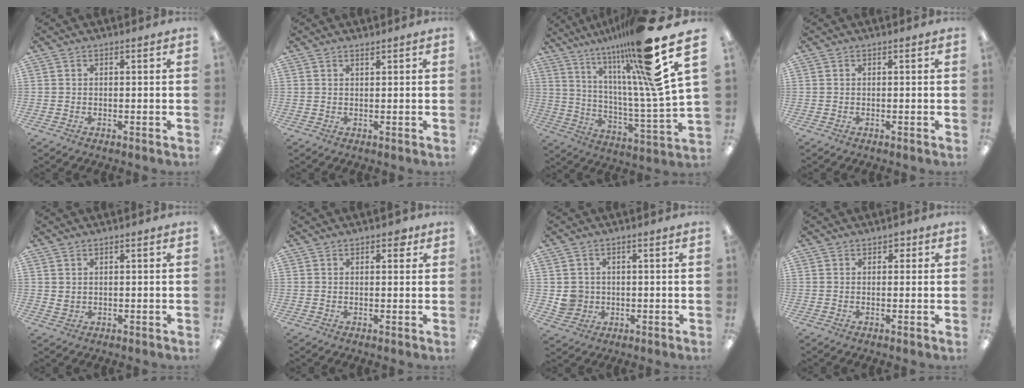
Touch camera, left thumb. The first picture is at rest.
{"total": 0.9, "force": [0.8, 0.1, 0.4], "torque": [-0.009, -0.001, 0.015]}
{"total": 24.3, "force": [16.4, 3.7, 17.5], "torque": [-0.278, -0.100, 0.250]}
{"total": 0.0}
{"total": 1.2, "force": [0.9, 0.8, 0.4], "torque": [-0.010, 0.000, 0.015]}
{"total": 2.9, "force": [1.6, 1.4, 2.0], "torque": [-0.017, -0.004, 0.021]}
{"total": 4.5, "force": [0.2, 4.4, 0.8], "torque": [-0.008, 0.004, 0.005]}
{"total": 1.4, "force": [0.8, 1.1, 0.6], "torque": [0.005, -0.004, 0.010]}